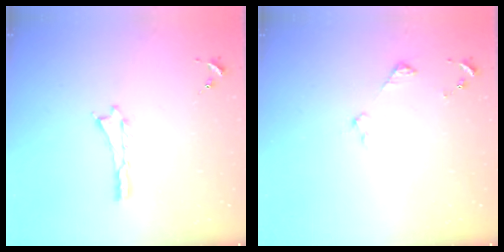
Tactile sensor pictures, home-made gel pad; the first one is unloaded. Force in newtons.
{"total": 2.9, "press": 2.9, "slide": 0.3}